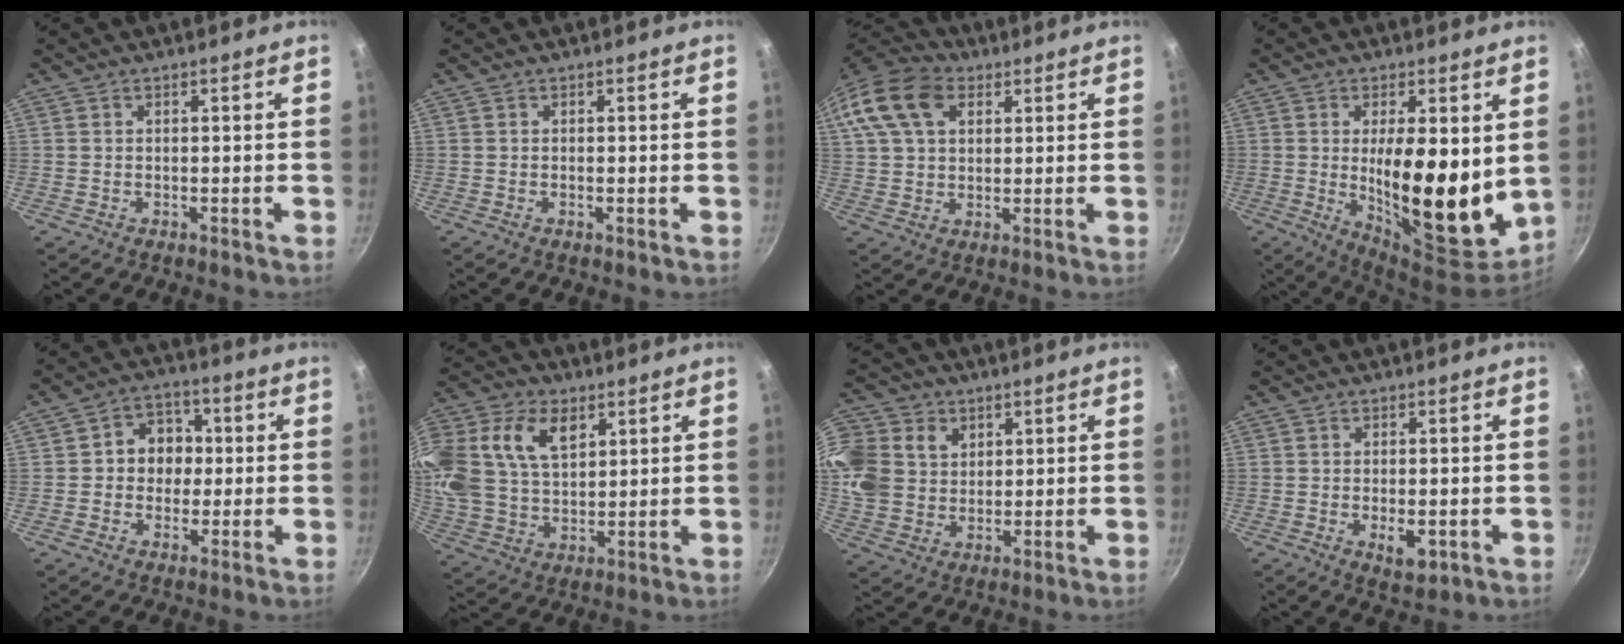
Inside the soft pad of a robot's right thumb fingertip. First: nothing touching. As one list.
[{"total": 0.5, "force": [-0.1, 0.2, 0.5], "torque": [-0.008, 0.001, -0.002]}, {"total": 17.0, "force": [6.5, 11.6, 10.6], "torque": [-0.217, 0.024, 0.108]}, {"total": 17.5, "force": [1.2, 6.8, 16.1], "torque": [-0.218, -0.039, 0.025]}, {"total": 8.2, "force": [0.3, 7.0, 4.2], "torque": [-0.016, 0.013, -0.006]}, {"total": 24.9, "force": [9.7, 16.8, 15.6], "torque": [-0.362, 0.038, 0.182]}, {"total": 16.6, "force": [5.5, 13.9, 7.3], "torque": [-0.154, 0.000, 0.105]}, {"total": 4.8, "force": [-1.2, 2.4, 4.0], "torque": [-0.053, -0.004, -0.011]}]